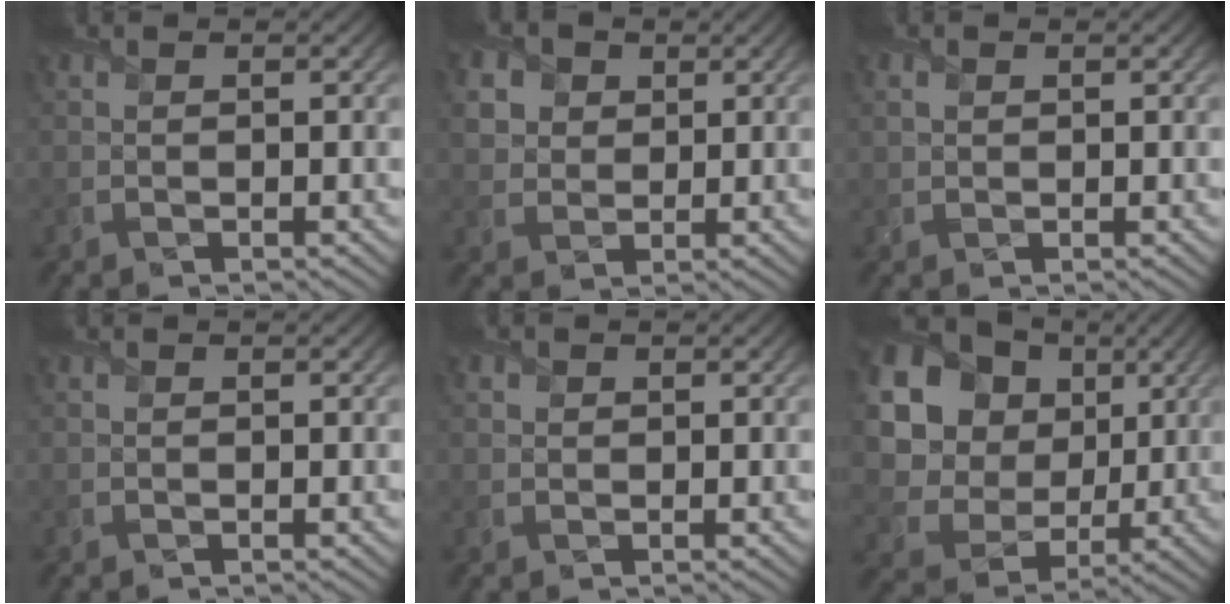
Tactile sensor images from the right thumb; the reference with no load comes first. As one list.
[{"total": 5.5, "force": [2.5, 4.3, 2.1], "torque": [-0.091, 0.000, 0.046]}, {"total": 1.1, "force": [0.5, 0.9, 0.5], "torque": [-0.014, 0.001, 0.011]}, {"total": 0.0}, {"total": 0.8, "force": [0.4, 0.7, 0.1], "torque": [-0.002, -0.003, 0.006]}, {"total": 16.5, "force": [4.9, 13.8, 7.6], "torque": [-0.255, 0.042, 0.113]}]